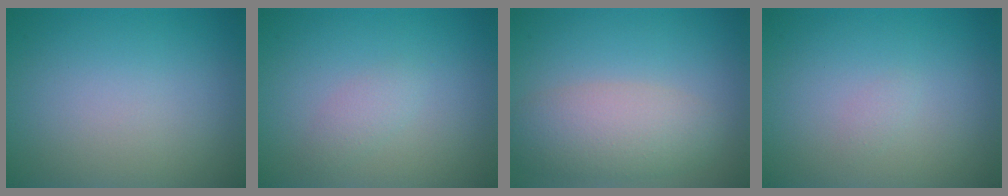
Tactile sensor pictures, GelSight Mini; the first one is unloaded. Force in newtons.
{"total": 1.3, "press": 1.3, "slide": 0.1}
{"total": 4.7, "press": 4.7, "slide": 0.2}
{"total": 0.6, "press": 0.6, "slide": 0.1}